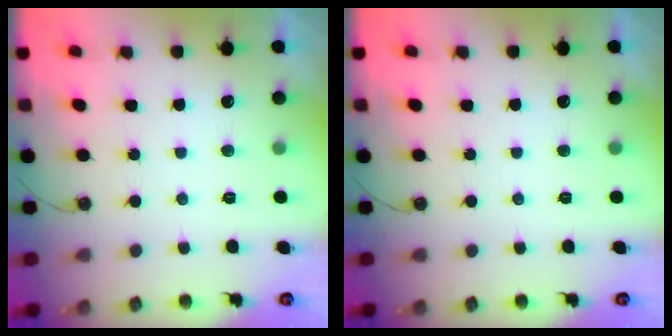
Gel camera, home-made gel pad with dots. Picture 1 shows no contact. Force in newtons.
{"total": 0.0}